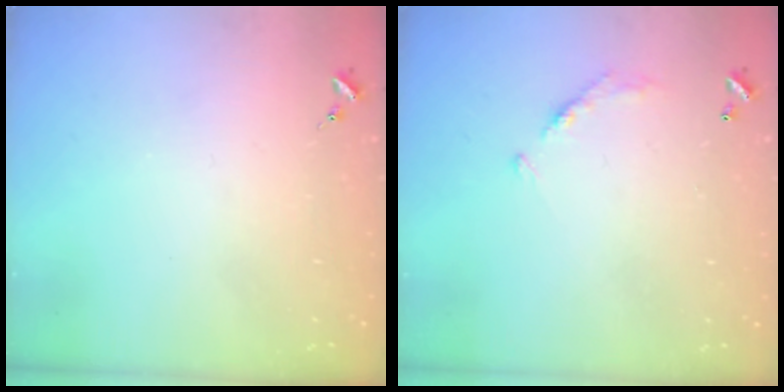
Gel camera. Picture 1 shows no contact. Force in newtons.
{"total": 6.5, "press": 6.5, "slide": 0.4}